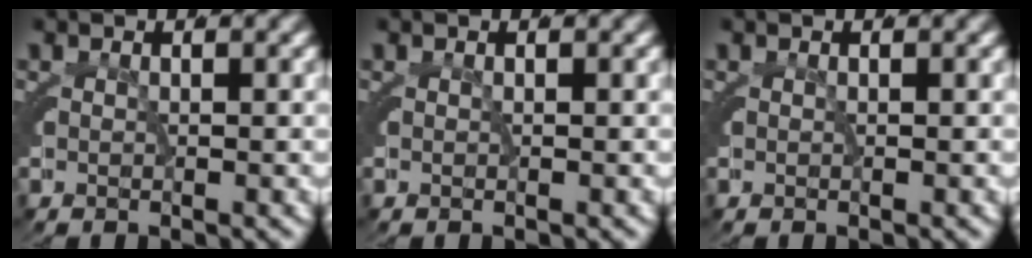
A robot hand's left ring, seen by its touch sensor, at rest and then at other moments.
{"total": 0.0}
{"total": 0.0}